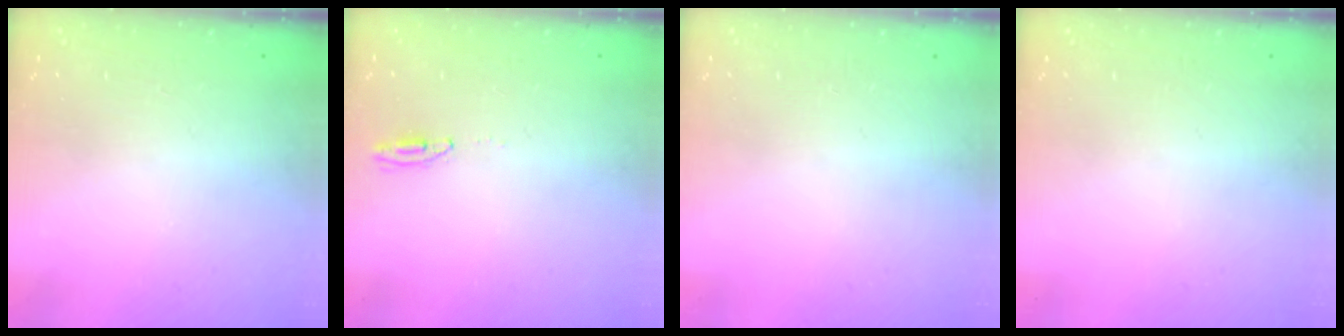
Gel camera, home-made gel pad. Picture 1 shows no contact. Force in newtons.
{"total": 3.0, "press": 2.8, "slide": 1.1}
{"total": 0.0}
{"total": 0.0}